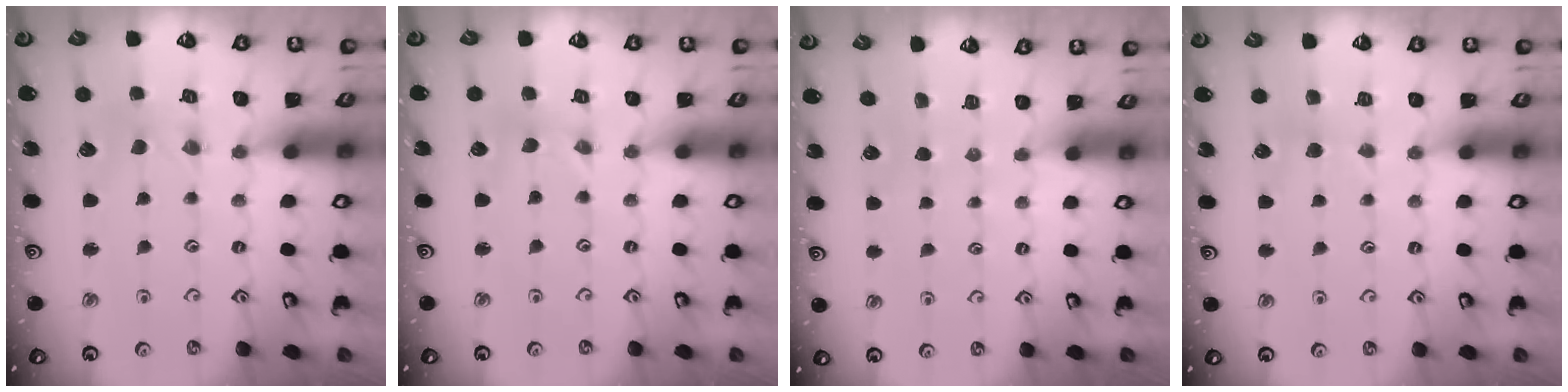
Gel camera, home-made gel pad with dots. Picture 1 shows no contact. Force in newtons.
{"total": 0.8, "press": 0.8, "slide": 0.2}
{"total": 0.0}
{"total": 2.7, "press": 2.6, "slide": 0.4}